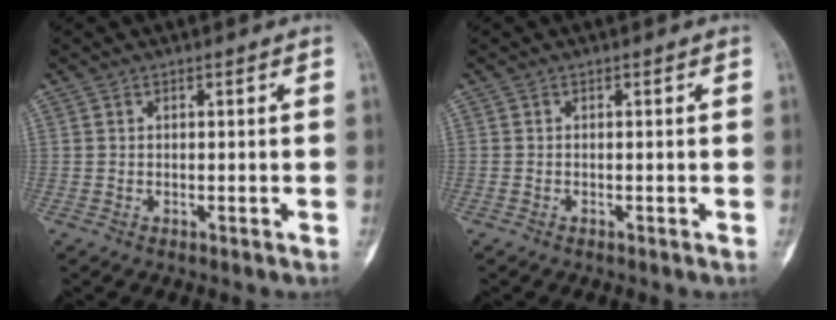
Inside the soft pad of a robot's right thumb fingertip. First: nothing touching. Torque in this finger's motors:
{"motor_torque": [-0.13, 0.01, 0.02, 0.07, -0.01]}